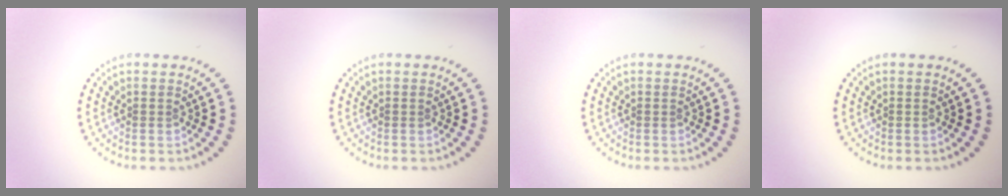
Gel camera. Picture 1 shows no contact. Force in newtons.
{"total": 0.0}
{"total": 0.0}
{"total": 0.0}